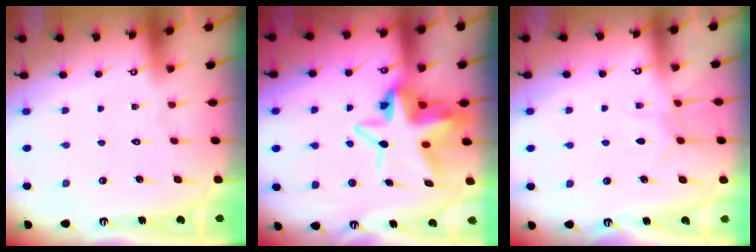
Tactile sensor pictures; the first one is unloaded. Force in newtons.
{"total": 11.5, "press": 11.3, "slide": 2.0}
{"total": 4.6, "press": 4.5, "slide": 0.5}